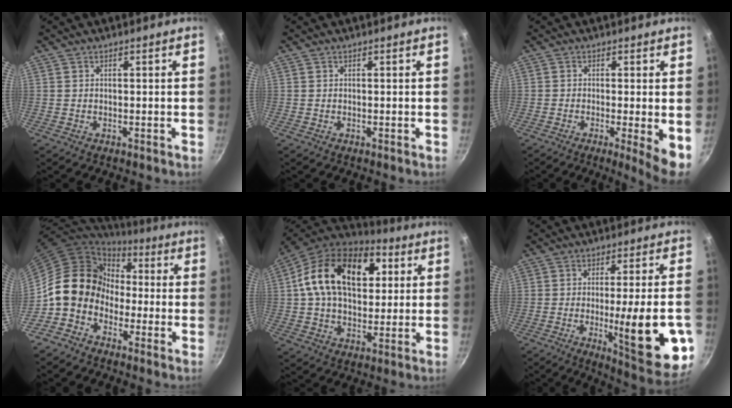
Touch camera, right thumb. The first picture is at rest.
{"total": 0.0}
{"total": 6.3, "force": [-1.2, 0.9, 6.1], "torque": [-0.083, -0.010, -0.016]}
{"total": 12.4, "force": [-2.6, 10.4, 6.2], "torque": [-0.063, 0.044, -0.066]}
{"total": 22.6, "force": [5.4, 14.8, 16.2], "torque": [-0.245, 0.014, 0.073]}
{"total": 18.6, "force": [-4.5, 3.9, 17.6], "torque": [-0.219, -0.002, -0.056]}